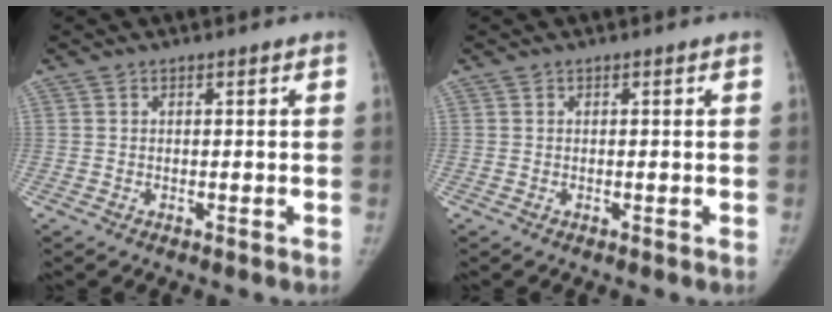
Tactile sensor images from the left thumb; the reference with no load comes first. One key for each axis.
{"total": 0.0}